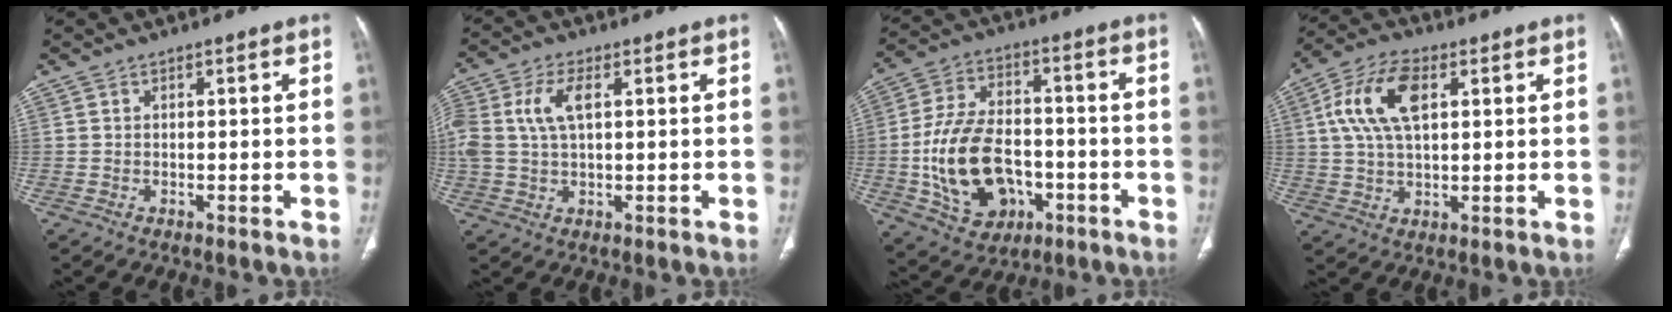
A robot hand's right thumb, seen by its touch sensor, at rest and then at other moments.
{"total": 8.6, "force": [2.0, 4.6, 7.0], "torque": [-0.172, 0.016, 0.043]}
{"total": 17.8, "force": [-4.1, 12.0, 12.6], "torque": [-0.210, 0.023, -0.060]}
{"total": 11.9, "force": [3.3, 6.2, 9.6], "torque": [-0.191, 0.009, 0.060]}